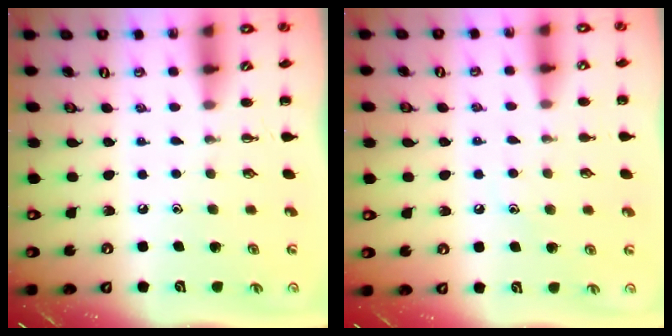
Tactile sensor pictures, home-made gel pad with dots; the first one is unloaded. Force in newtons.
{"total": 7.7, "press": 7.5, "slide": 1.8}